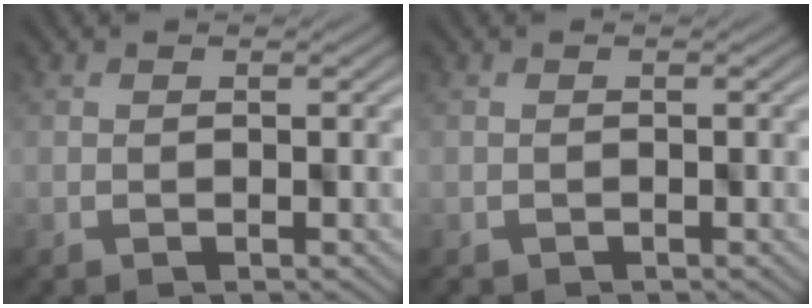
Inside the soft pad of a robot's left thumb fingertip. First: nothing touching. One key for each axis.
{"total": 0.7, "fx": -0.6, "fy": 0.3, "fz": -0.1, "tx": 0.003, "ty": -0.004, "tz": -0.008}